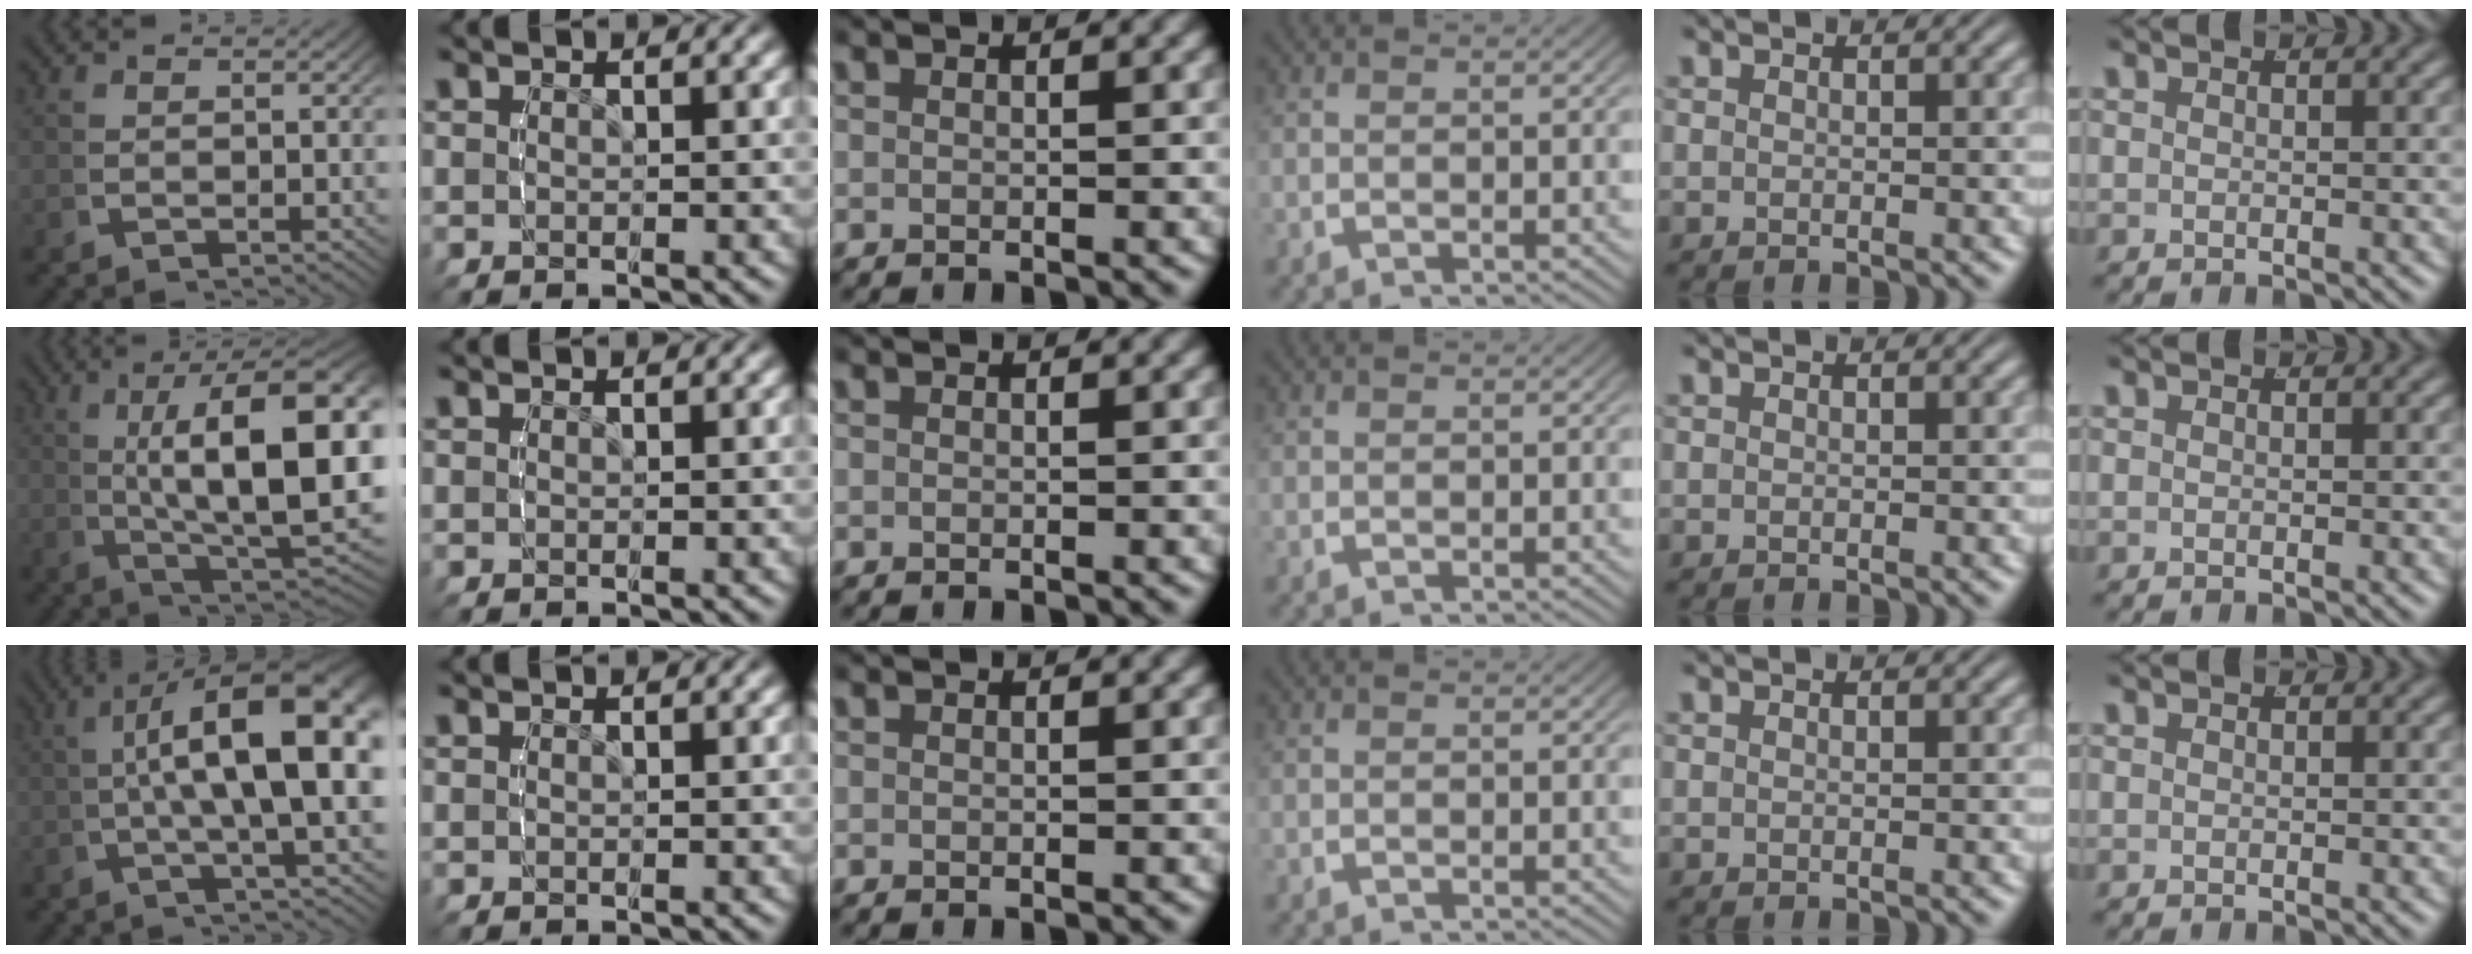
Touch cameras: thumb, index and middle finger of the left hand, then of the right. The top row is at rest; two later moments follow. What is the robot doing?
{"motion": "lift_and_place", "object": "cubes"}